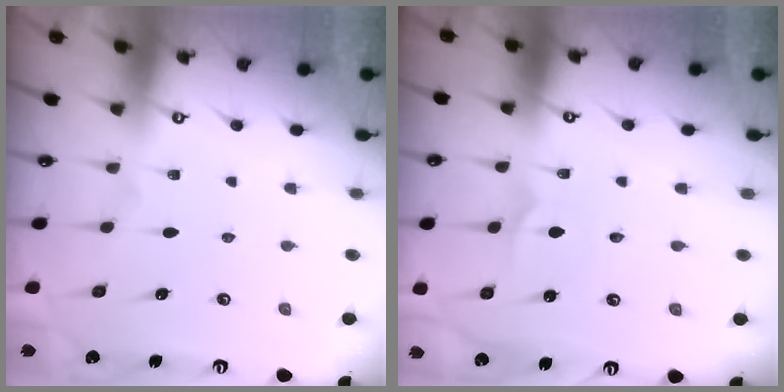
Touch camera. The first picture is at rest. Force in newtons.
{"total": 1.7, "press": 1.7, "slide": 0.1}